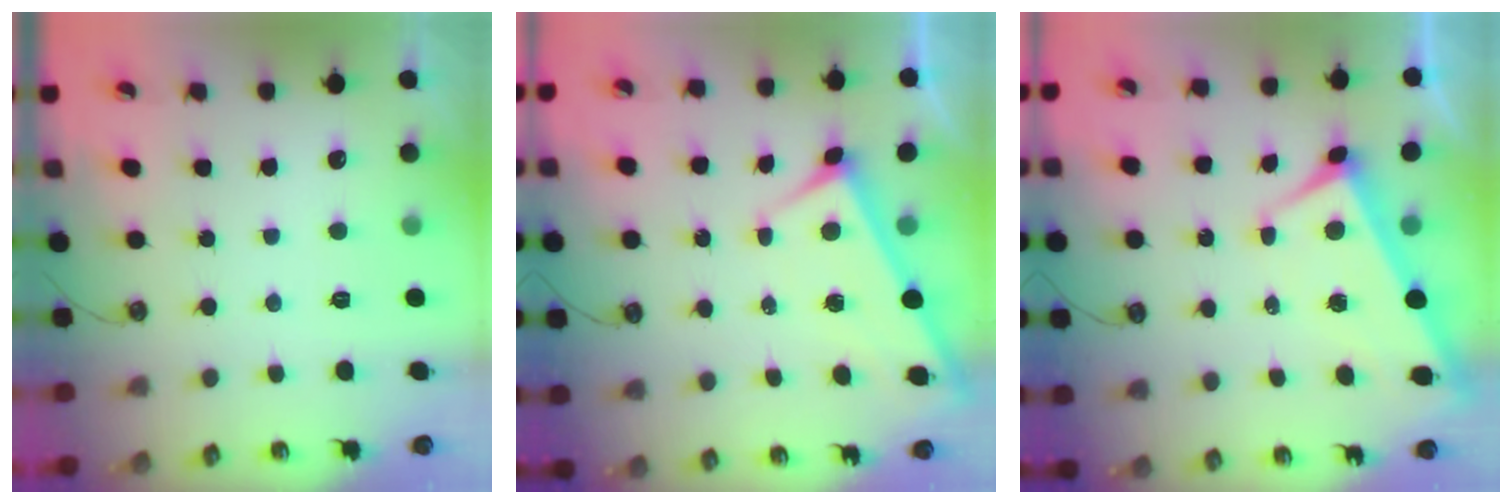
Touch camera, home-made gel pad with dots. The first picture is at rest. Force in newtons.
{"total": 2.6, "press": 2.6, "slide": 0.4}
{"total": 3.0, "press": 2.9, "slide": 0.9}